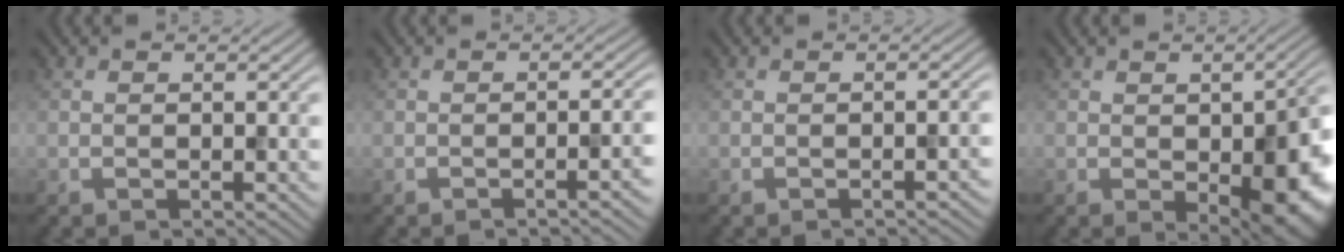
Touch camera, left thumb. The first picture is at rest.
{"total": 3.3, "force": [-1.2, 0.7, 3.0], "torque": [-0.028, 0.008, -0.025]}
{"total": 1.5, "force": [-0.8, 0.3, 1.3], "torque": [-0.014, 0.006, -0.014]}
{"total": 11.0, "force": [-2.5, 5.5, 9.1], "torque": [-0.110, -0.032, -0.020]}